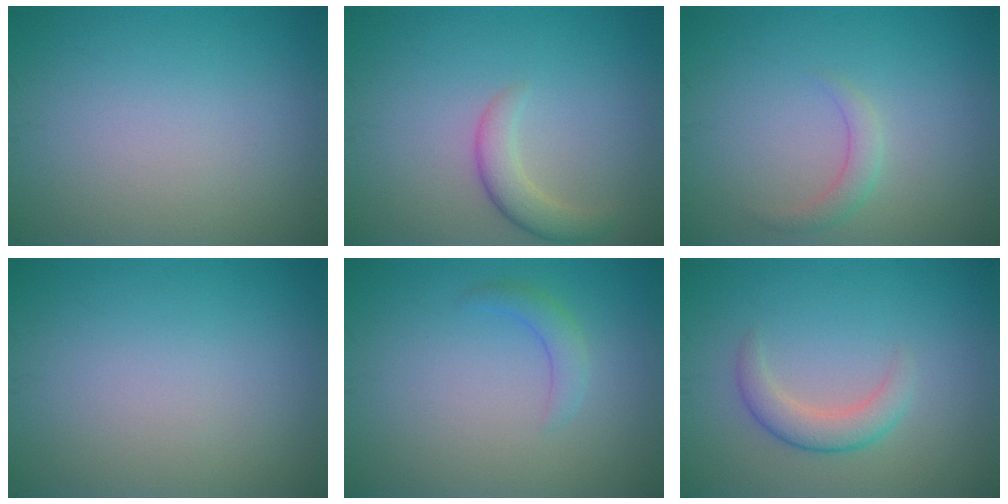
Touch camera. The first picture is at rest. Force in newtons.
{"total": 2.6, "press": 2.6, "slide": 0.2}
{"total": 1.6, "press": 1.6, "slide": 0.1}
{"total": 0.0}
{"total": 1.6, "press": 1.6, "slide": 0.2}
{"total": 2.8, "press": 2.8, "slide": 0.2}